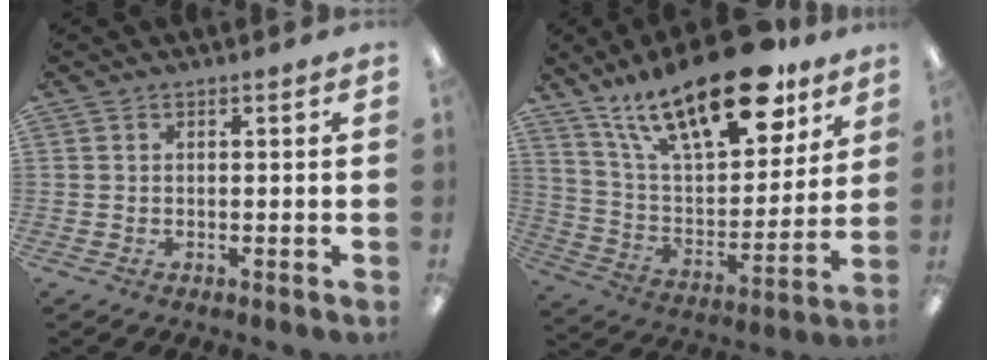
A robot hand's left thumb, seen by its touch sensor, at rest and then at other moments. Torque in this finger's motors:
{"motor_torque": [0.61, 0.61, 1.46, -1.31, 0.49]}